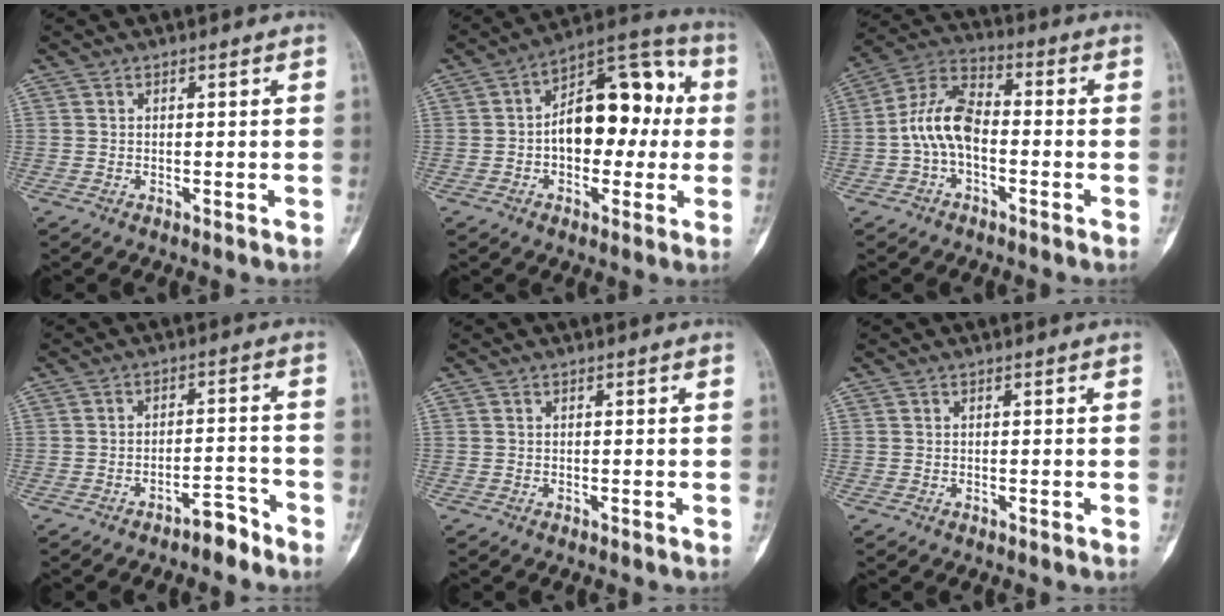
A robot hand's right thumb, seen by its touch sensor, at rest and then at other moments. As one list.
[{"total": 16.5, "force": [0.6, 9.8, 13.3], "torque": [-0.157, 0.043, 0.000]}, {"total": 10.2, "force": [-1.6, 5.9, 8.2], "torque": [-0.153, 0.038, -0.041]}, {"total": 4.5, "force": [-3.6, 1.5, 2.3], "torque": [-0.029, 0.039, -0.055]}, {"total": 0.0}, {"total": 0.0}]